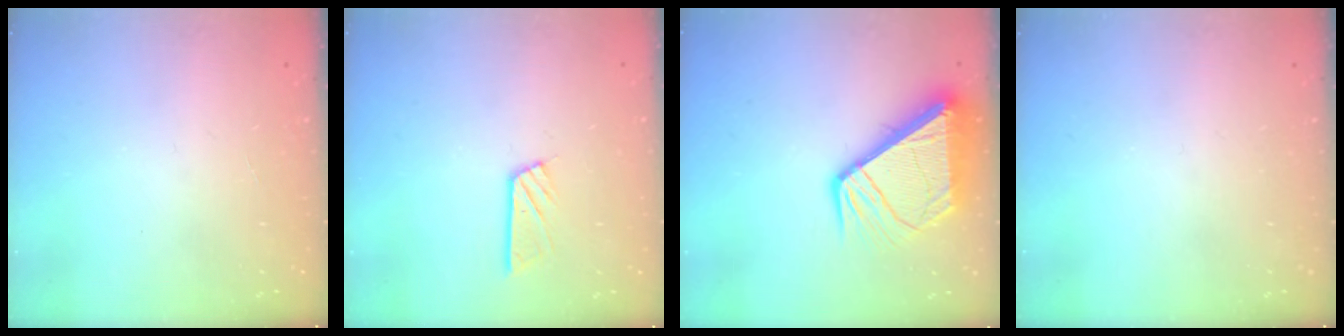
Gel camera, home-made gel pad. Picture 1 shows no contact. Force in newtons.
{"total": 7.0, "press": 7.0, "slide": 0.2}
{"total": 13.2, "press": 13.1, "slide": 1.7}
{"total": 0.0}